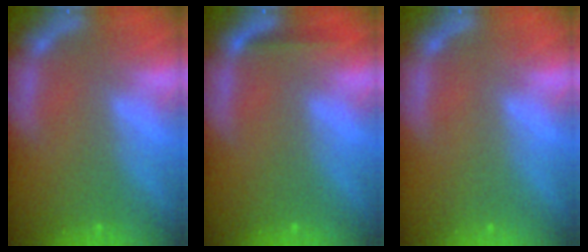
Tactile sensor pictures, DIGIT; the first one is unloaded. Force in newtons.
{"total": 1.4}
{"total": 0.0}